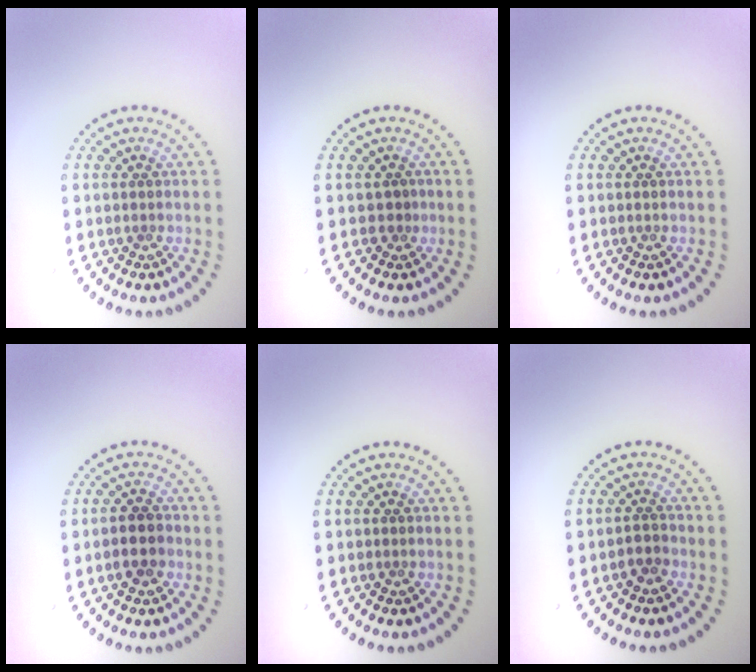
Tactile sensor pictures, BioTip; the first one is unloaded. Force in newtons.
{"total": 0.8, "press": 0.4, "slide": 0.7}
{"total": 0.0}
{"total": 2.3, "press": 2.2, "slide": 0.6}
{"total": 0.0}
{"total": 1.3, "press": 1.1, "slide": 0.7}